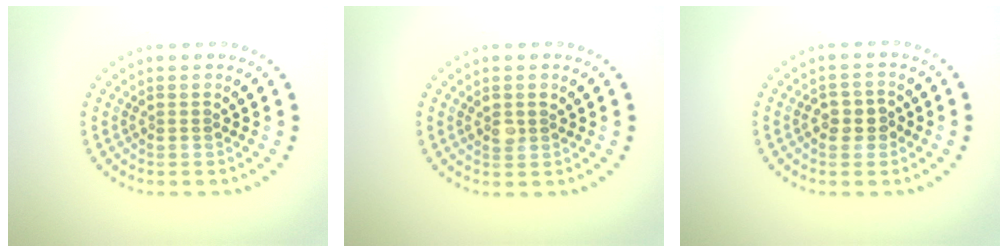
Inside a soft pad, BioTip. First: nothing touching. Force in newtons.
{"total": 1.1, "press": 1.0, "slide": 0.5}
{"total": 2.4, "press": 2.2, "slide": 0.8}